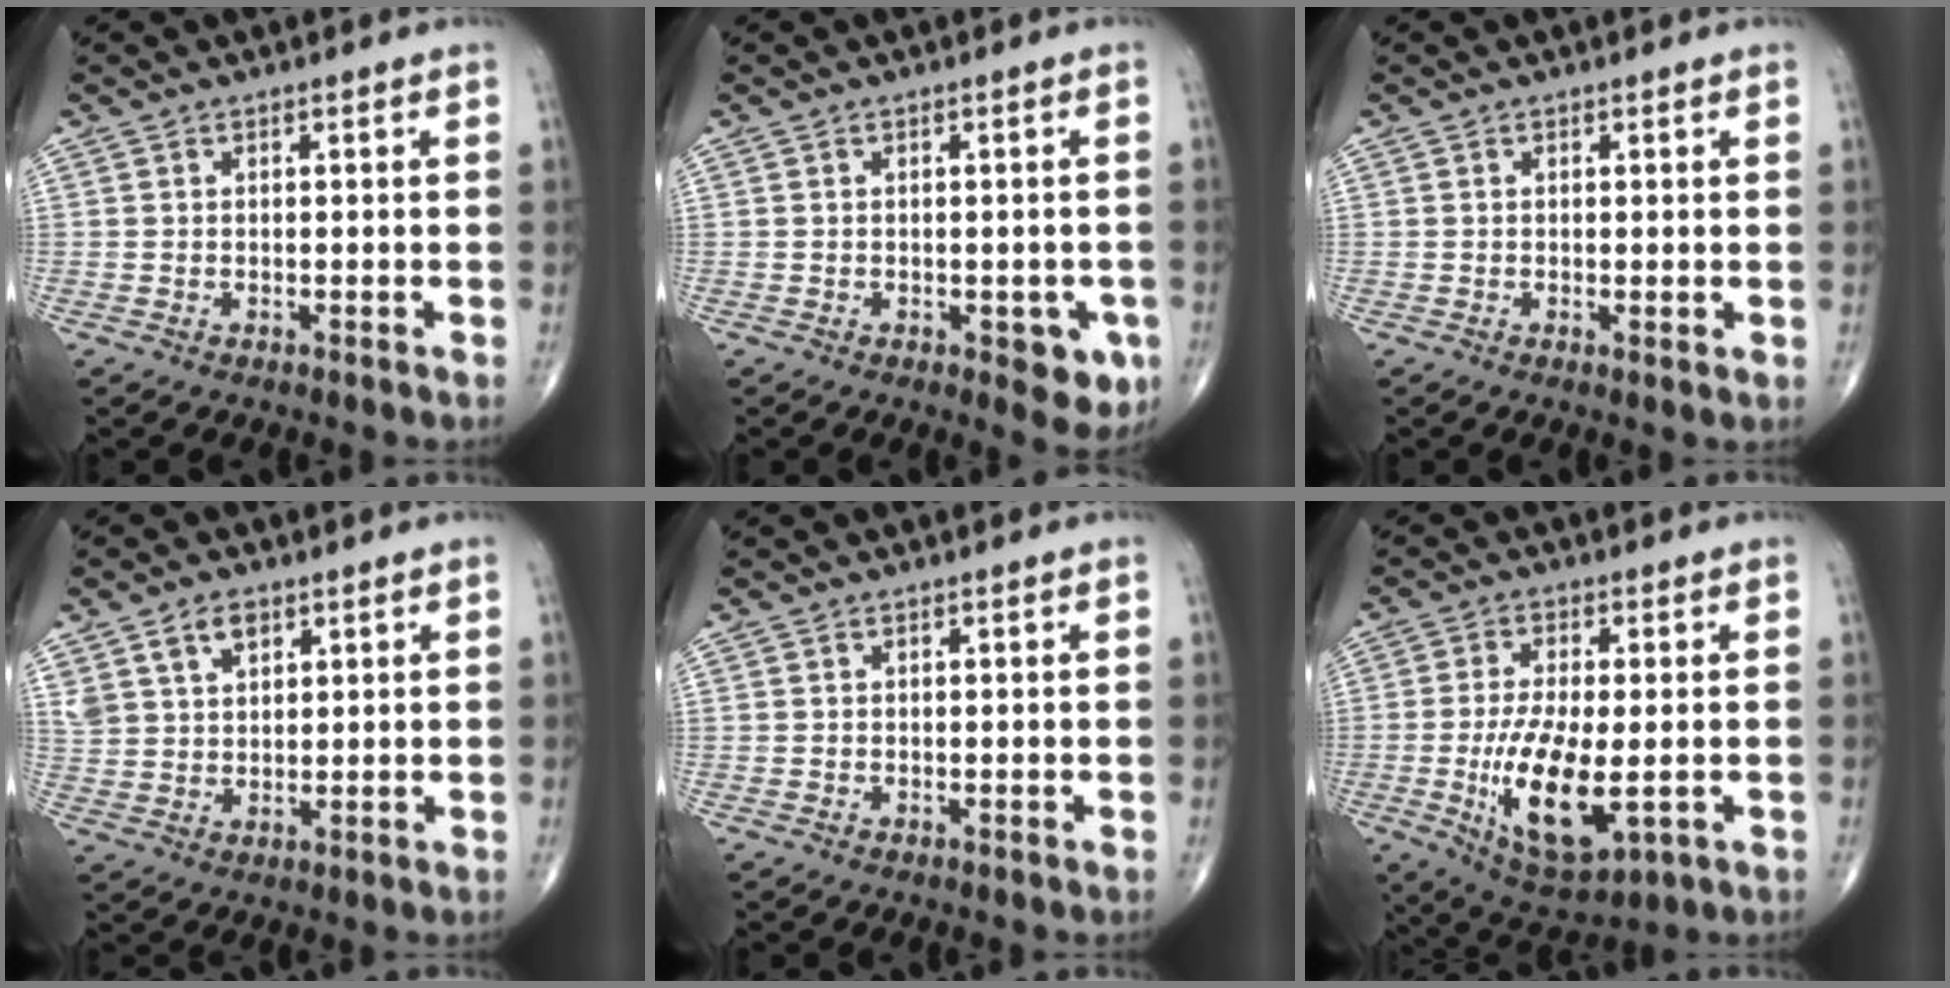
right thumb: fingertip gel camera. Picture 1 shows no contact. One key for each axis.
{"total": 5.6, "fx": -2.0, "fy": 2.7, "fz": 4.5, "tx": -0.027, "ty": -0.002, "tz": -0.019}
{"total": 0.9, "fx": 0.1, "fy": 0.2, "fz": 0.9, "tx": -0.015, "ty": -0.005, "tz": 0.000}
{"total": 8.3, "fx": 4.6, "fy": 5.1, "fz": 4.7, "tx": -0.079, "ty": -0.013, "tz": 0.095}
{"total": 0.0}
{"total": 13.9, "fx": -2.7, "fy": 5.5, "fz": 12.4, "tx": -0.225, "ty": -0.018, "tz": -0.034}